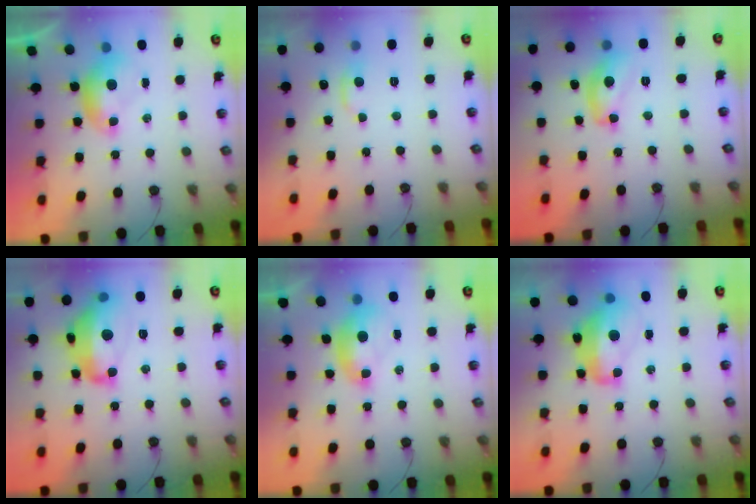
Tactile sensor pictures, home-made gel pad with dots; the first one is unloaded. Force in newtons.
{"total": 1.0, "press": 0.6, "slide": 0.9}
{"total": 9.8, "press": 9.8, "slide": 0.6}
{"total": 13.0, "press": 13.0, "slide": 1.0}
{"total": 1.8, "press": 1.7, "slide": 0.6}
{"total": 9.5, "press": 9.4, "slide": 1.3}